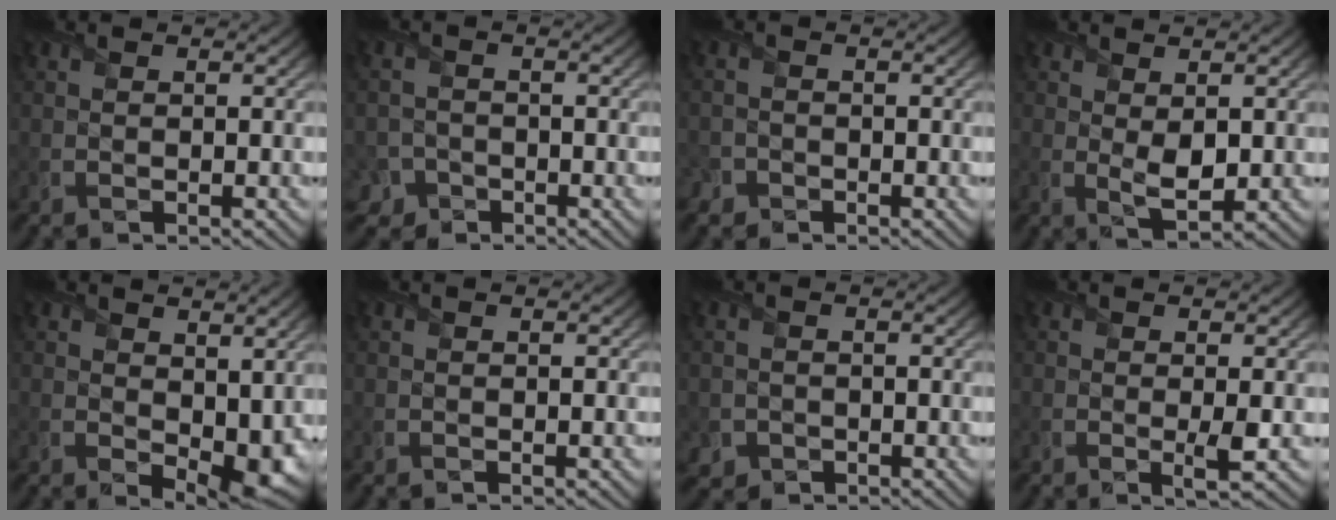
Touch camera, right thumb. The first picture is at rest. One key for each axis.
{"total": 3.8, "fx": -2.5, "fy": 2.7, "fz": 0.7, "tx": -0.010, "ty": 0.000, "tz": -0.048}
{"total": 1.7, "fx": -1.2, "fy": 1.3, "fz": 0.2, "tx": 0.000, "ty": -0.002, "tz": -0.029}
{"total": 3.4, "fx": 0.8, "fy": 1.8, "fz": 2.8, "tx": -0.061, "ty": -0.009, "tz": 0.021}
{"total": 6.2, "fx": 0.6, "fy": 3.8, "fz": 4.8, "tx": -0.079, "ty": -0.023, "tz": 0.021}
{"total": 0.0}
{"total": 2.0, "fx": -0.9, "fy": 1.8, "fz": 0.2, "tx": 0.000, "ty": -0.007, "tz": -0.017}
{"total": 1.9, "fx": 0.0, "fy": 0.1, "fz": 1.9, "tx": -0.035, "ty": -0.004, "tz": -0.002}